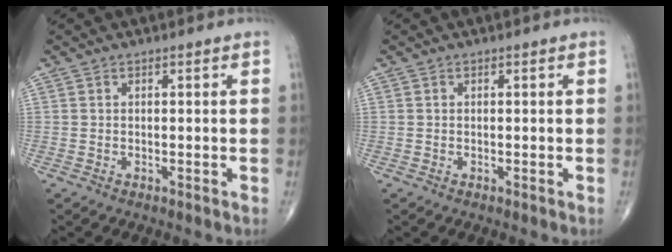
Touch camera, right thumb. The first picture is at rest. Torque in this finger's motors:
{"motor_torque": [-0.14, 0.05, 0.24, -0.10, -0.01]}